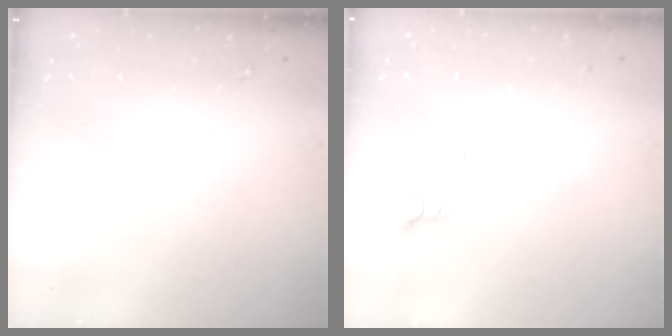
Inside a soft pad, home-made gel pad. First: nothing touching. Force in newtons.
{"total": 2.7, "press": 2.7, "slide": 0.3}